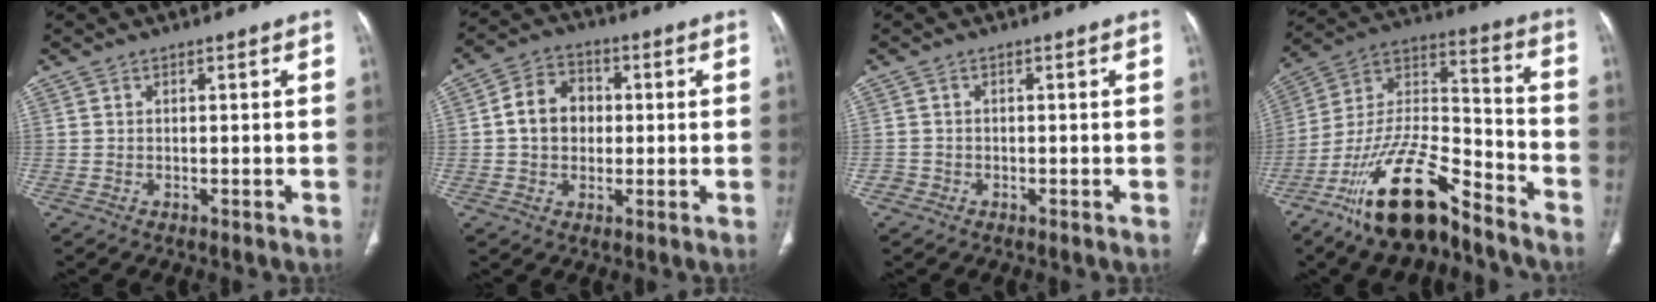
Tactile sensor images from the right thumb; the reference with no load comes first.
{"total": 8.4, "force": [0.4, 6.8, 4.9], "torque": [-0.061, 0.017, -0.001]}
{"total": 1.3, "force": [-0.8, 1.0, -0.1], "torque": [0.006, 0.006, -0.022]}
{"total": 19.9, "force": [-14.1, 6.7, 12.3], "torque": [-0.219, 0.085, -0.255]}